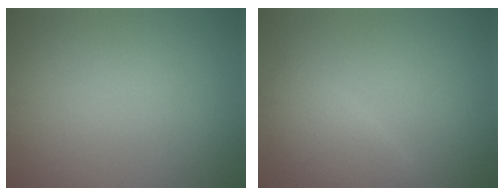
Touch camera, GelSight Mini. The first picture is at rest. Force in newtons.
{"total": 2.7, "press": 2.7, "slide": 0.1}